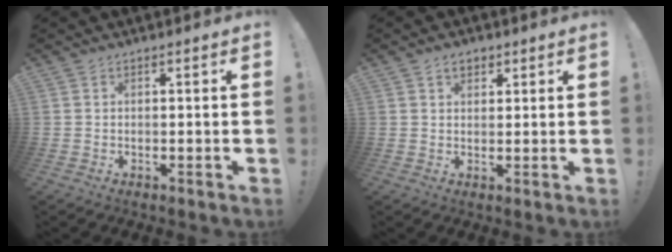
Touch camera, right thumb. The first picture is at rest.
{"total": 3.3, "force": [1.8, 2.3, 1.5], "torque": [-0.019, -0.004, 0.031]}